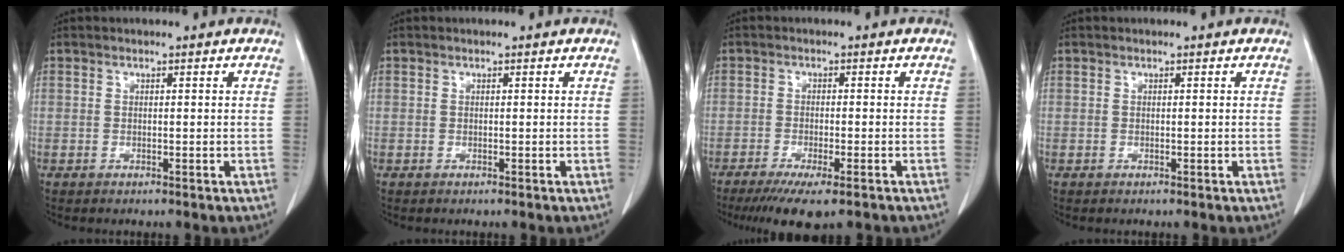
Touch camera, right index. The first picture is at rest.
{"total": 0.0}
{"total": 8.0, "force": [-5.8, 1.0, 5.5], "torque": [-0.080, -0.020, -0.088]}
{"total": 0.0}